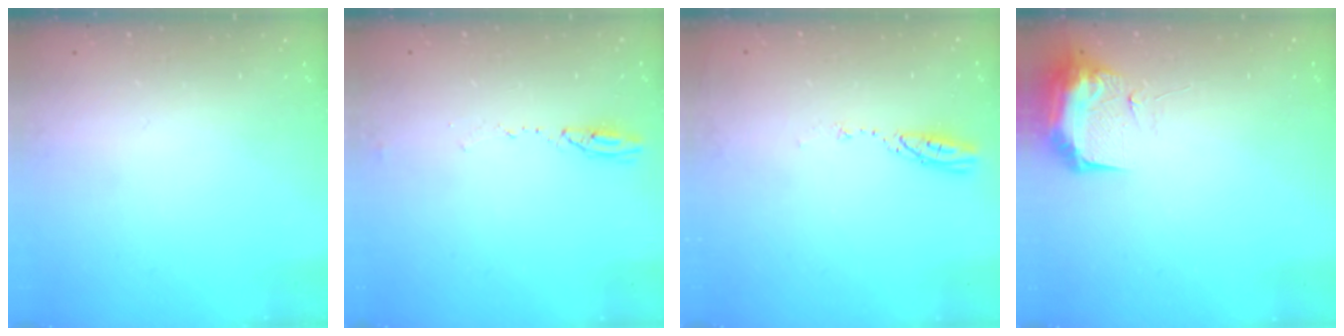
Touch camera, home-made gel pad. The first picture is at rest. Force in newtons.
{"total": 3.9, "press": 3.8, "slide": 1.2}
{"total": 3.8, "press": 3.8, "slide": 0.4}
{"total": 9.4, "press": 9.4, "slide": 0.9}